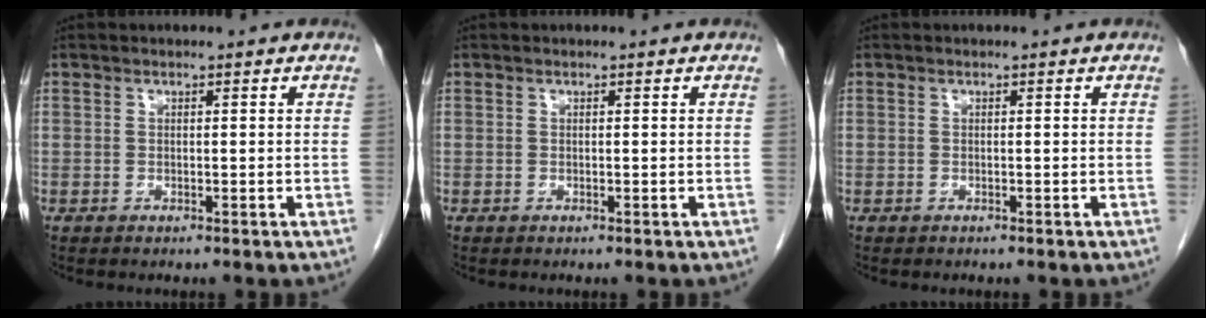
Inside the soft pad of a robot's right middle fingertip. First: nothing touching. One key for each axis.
{"total": 0.0}
{"total": 0.0}